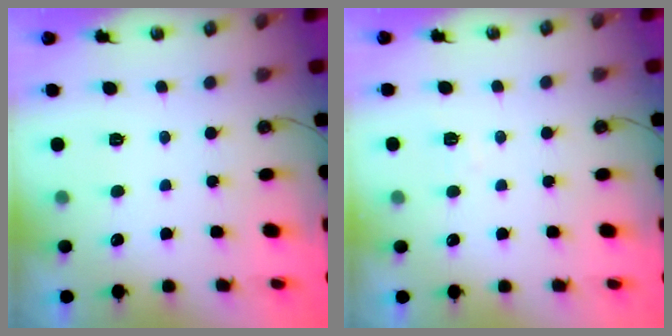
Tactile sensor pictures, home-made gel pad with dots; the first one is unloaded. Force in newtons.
{"total": 3.6, "press": 3.5, "slide": 0.6}